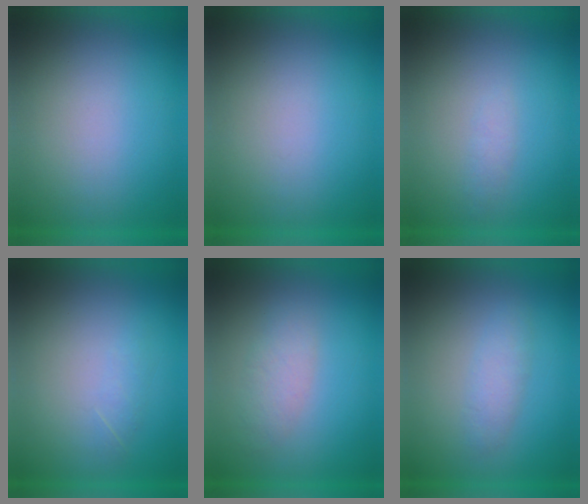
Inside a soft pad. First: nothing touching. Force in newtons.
{"total": 0.0}
{"total": 1.3}
{"total": 1.3}
{"total": 2.7}
{"total": 2.3}